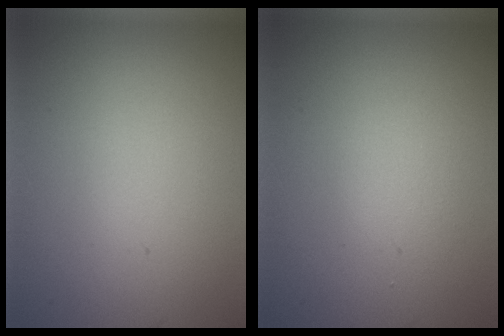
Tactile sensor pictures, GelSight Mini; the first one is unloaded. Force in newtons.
{"total": 1.3, "press": 1.3, "slide": 0.1}